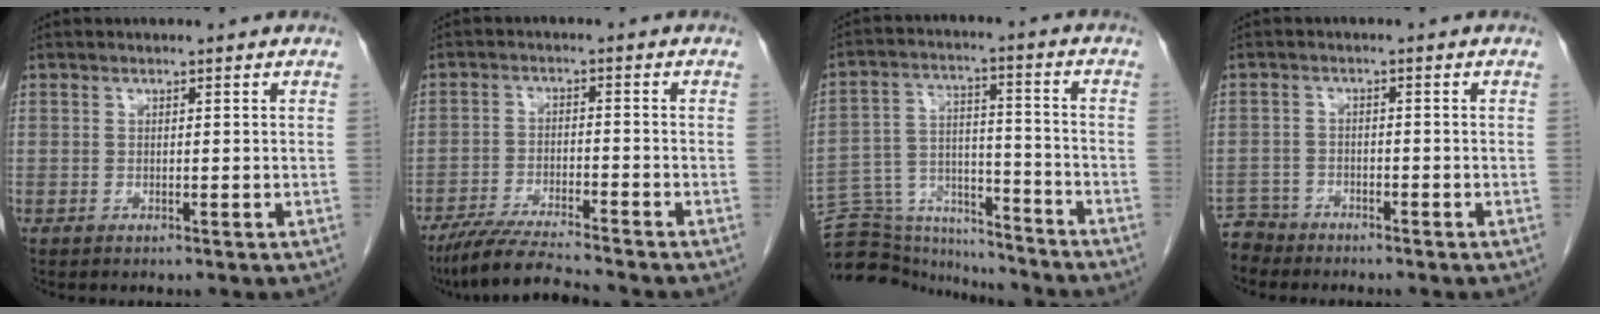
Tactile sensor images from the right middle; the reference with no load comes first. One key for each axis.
{"total": 8.0, "fx": -7.2, "fy": -0.7, "fz": 3.3, "tx": -0.058, "ty": -0.022, "tz": -0.132}
{"total": 15.2, "fx": -14.8, "fy": 2.9, "fz": 2.1, "tx": -0.040, "ty": 0.041, "tz": -0.234}
{"total": 3.7, "fx": -3.4, "fy": 1.1, "fz": -1.0, "tx": 0.021, "ty": -0.006, "tz": -0.067}